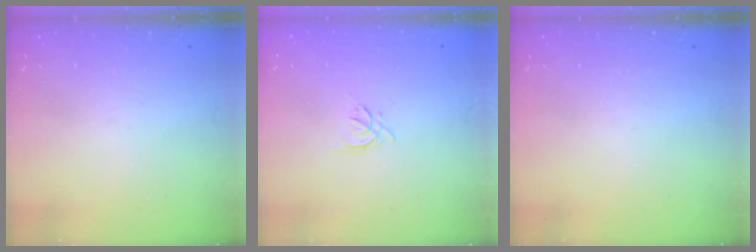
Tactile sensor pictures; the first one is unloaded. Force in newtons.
{"total": 2.4, "press": 2.3, "slide": 0.6}
{"total": 0.0}